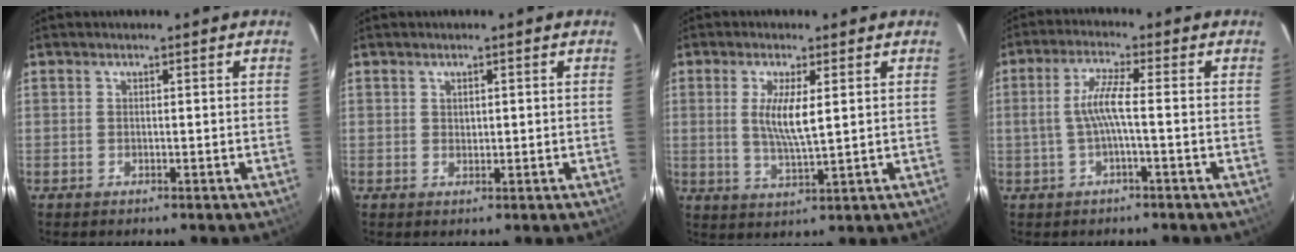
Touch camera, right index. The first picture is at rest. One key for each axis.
{"total": 1.0, "fx": 0.4, "fy": 0.7, "fz": 0.4, "tx": -0.005, "ty": 0.004, "tz": 0.009}
{"total": 6.3, "fx": 1.2, "fy": 1.0, "fz": 6.1, "tx": -0.119, "ty": -0.007, "tz": 0.023}
{"total": 5.1, "fx": -0.9, "fy": -0.1, "fz": 5.1, "tx": -0.105, "ty": 0.003, "tz": -0.014}